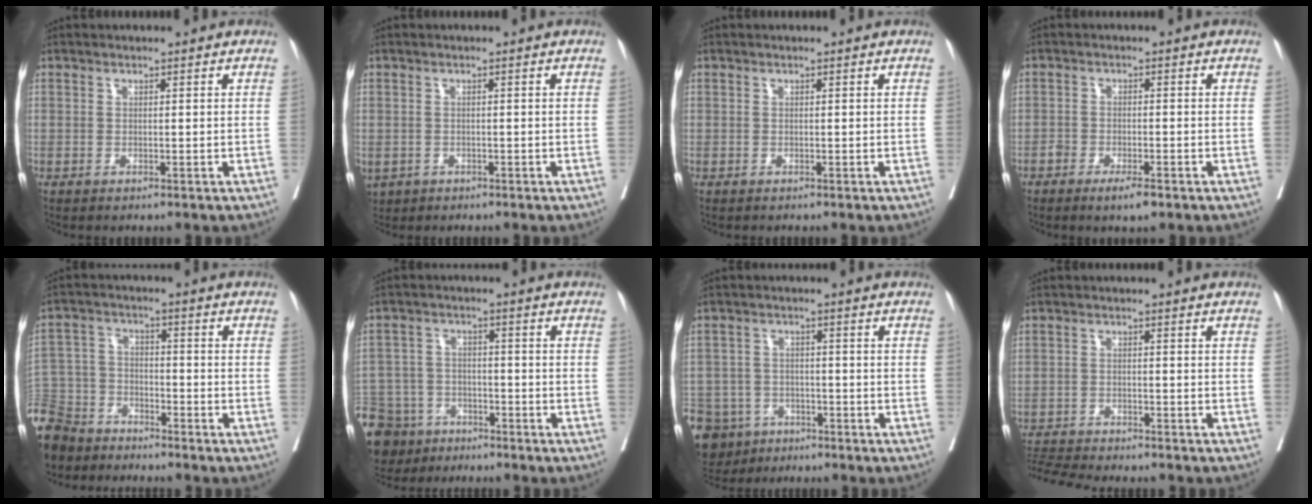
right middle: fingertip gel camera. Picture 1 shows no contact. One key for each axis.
{"total": 4.6, "fx": -2.2, "fy": 3.7, "fz": 1.7, "tx": -0.048, "ty": -0.005, "tz": -0.031}
{"total": 0.0}
{"total": 3.4, "fx": -2.3, "fy": 0.8, "fz": 2.4, "tx": -0.042, "ty": -0.002, "tz": -0.039}
{"total": 15.6, "fx": -12.8, "fy": 7.8, "fz": 4.3, "tx": -0.141, "ty": -0.003, "tz": -0.237}
{"total": 15.1, "fx": -10.5, "fy": 9.7, "fz": 4.7, "tx": -0.139, "ty": 0.001, "tz": -0.169}
{"total": 15.0, "fx": -9.1, "fy": 10.9, "fz": 4.8, "tx": -0.147, "ty": -0.003, "tz": -0.135}
{"total": 8.3, "fx": -8.0, "fy": 0.2, "fz": 2.2, "tx": -0.033, "ty": -0.004, "tz": -0.128}